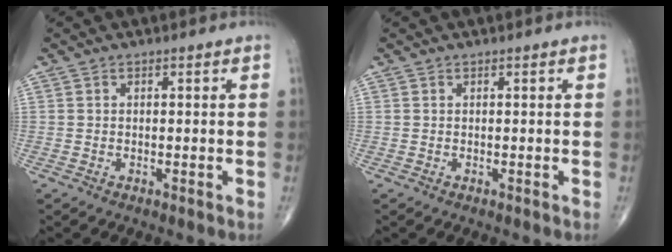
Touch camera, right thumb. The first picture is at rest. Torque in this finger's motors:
{"motor_torque": [-0.05, 0.02, 0.00, -0.01, 0.02]}